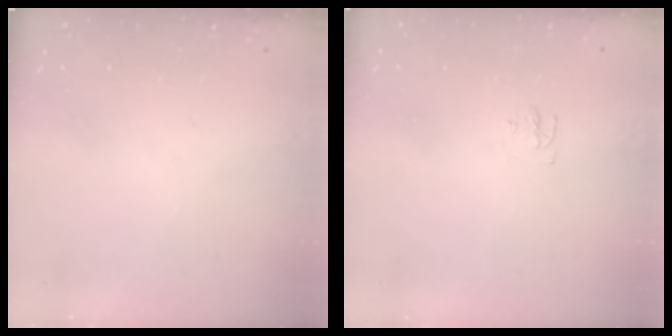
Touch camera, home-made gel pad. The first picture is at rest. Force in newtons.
{"total": 3.7, "press": 3.6, "slide": 0.6}